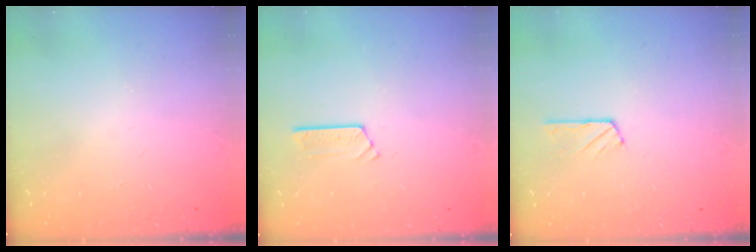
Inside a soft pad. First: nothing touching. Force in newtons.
{"total": 2.5, "press": 2.5, "slide": 0.2}
{"total": 3.8, "press": 3.8, "slide": 0.5}